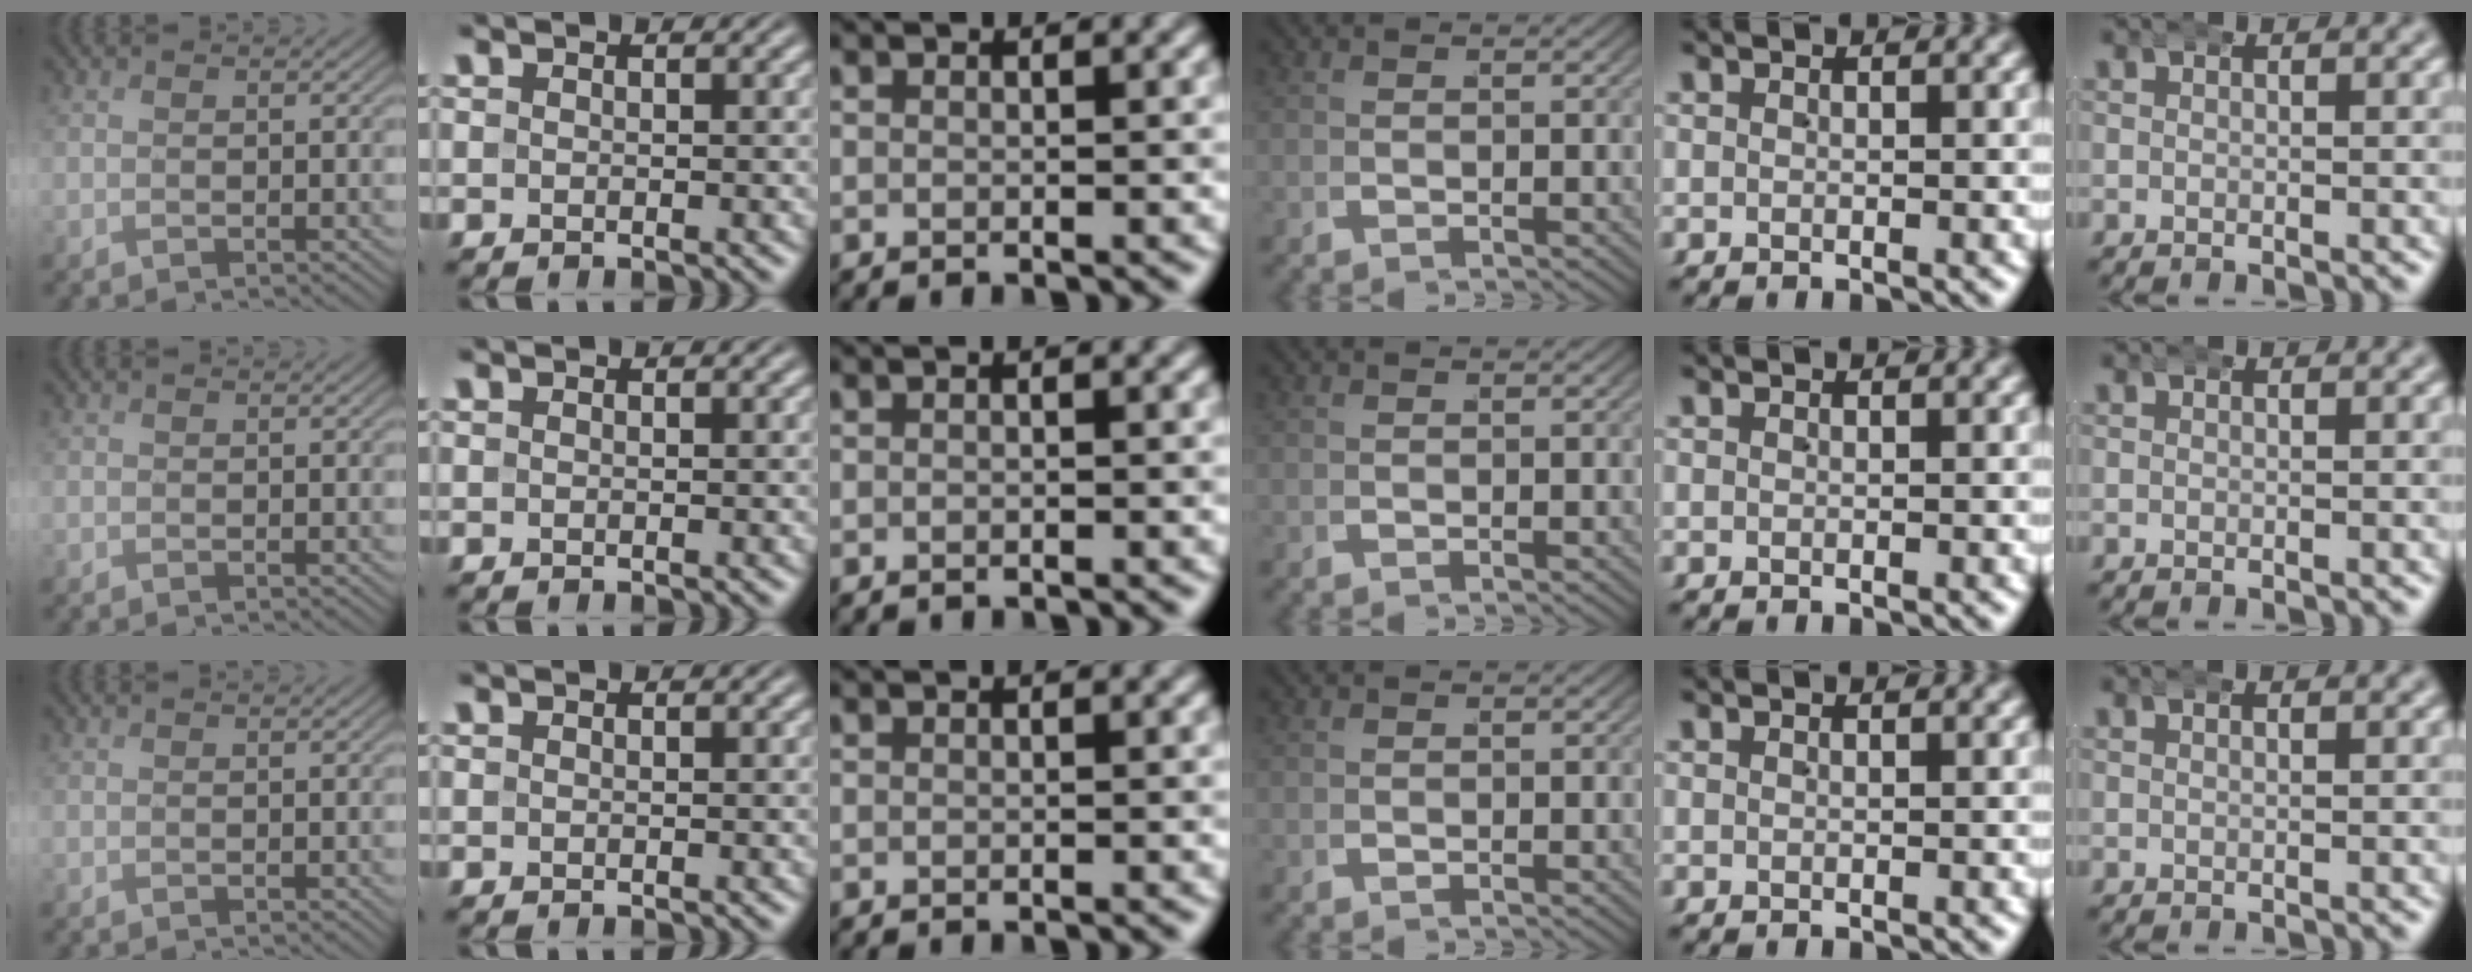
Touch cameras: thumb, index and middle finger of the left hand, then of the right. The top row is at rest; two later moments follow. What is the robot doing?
{"motion": "wrap", "object": "arm wrap"}